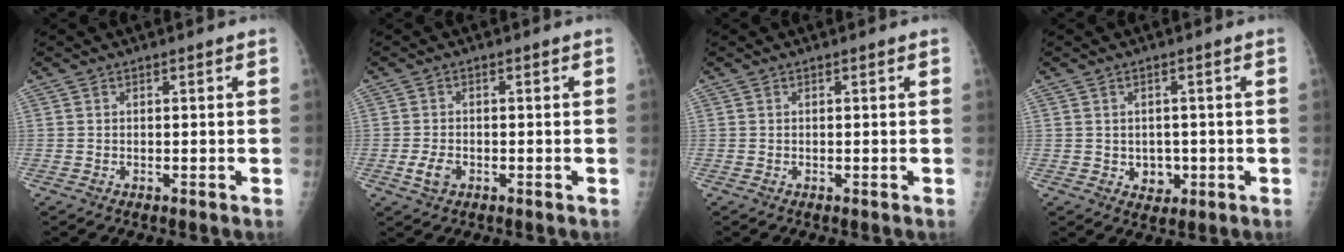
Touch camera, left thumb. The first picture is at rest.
{"total": 3.2, "force": [-1.2, 2.2, 2.1], "torque": [-0.038, 0.001, -0.020]}
{"total": 0.0}
{"total": 4.0, "force": [-0.6, 3.4, 2.0], "torque": [-0.005, 0.003, -0.002]}